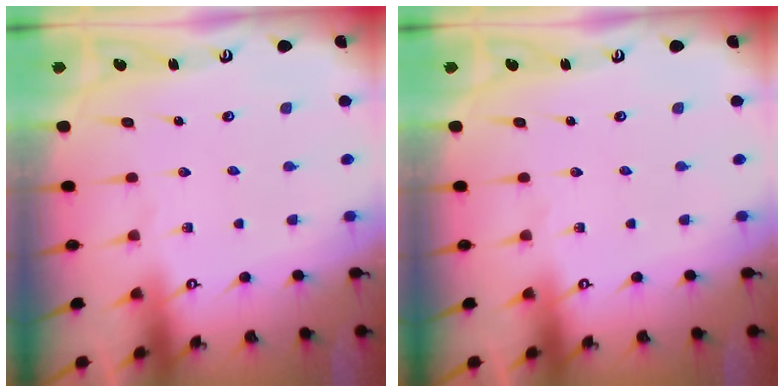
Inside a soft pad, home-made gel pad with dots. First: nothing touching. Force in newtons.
{"total": 0.0}